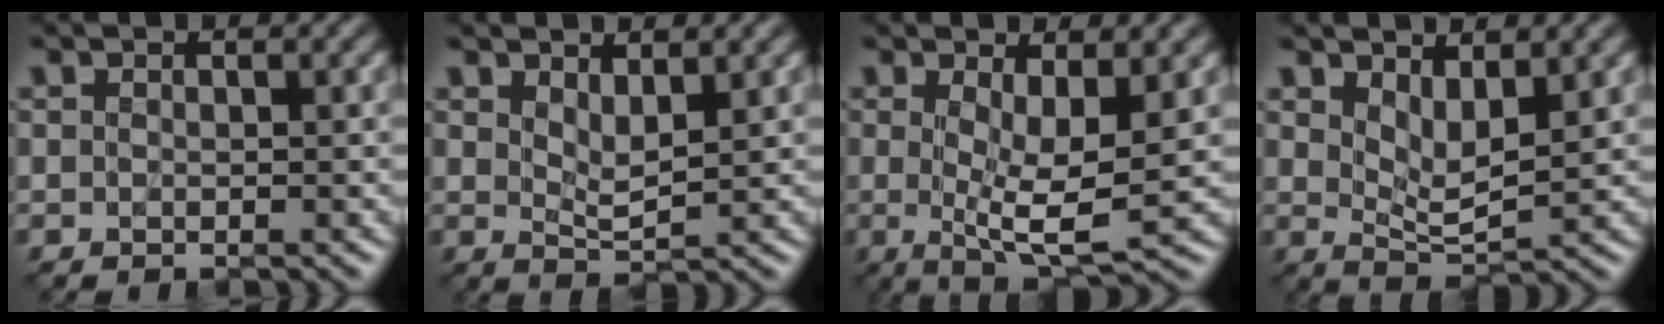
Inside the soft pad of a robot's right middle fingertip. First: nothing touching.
{"total": 1.7, "force": [1.0, 0.3, 1.4], "torque": [-0.029, -0.007, 0.020]}
{"total": 4.5, "force": [0.3, 1.0, 4.3], "torque": [-0.083, -0.013, 0.007]}
{"total": 2.6, "force": [1.4, 0.8, 2.1], "torque": [-0.045, -0.012, 0.026]}